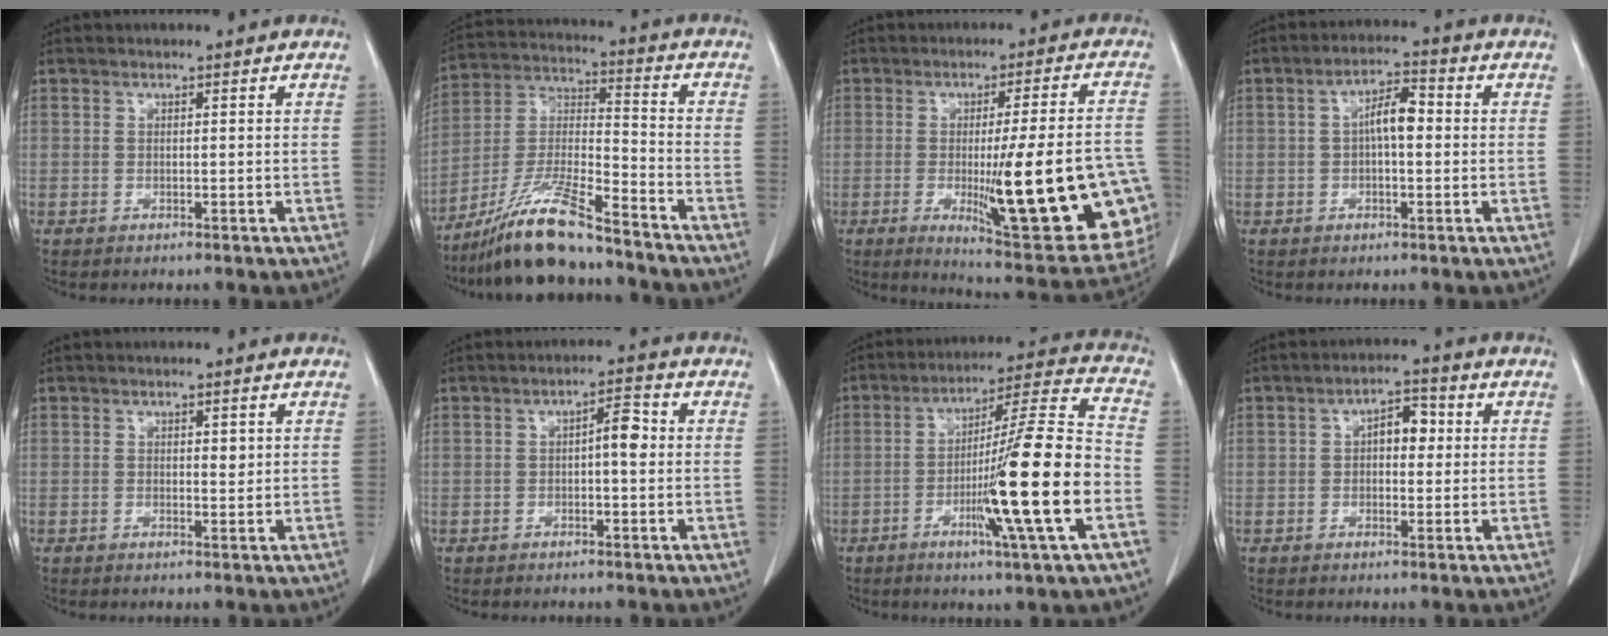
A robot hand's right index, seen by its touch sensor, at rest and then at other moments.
{"total": 14.3, "force": [-11.4, 1.4, 8.5], "torque": [-0.169, -0.014, -0.210]}
{"total": 24.2, "force": [-5.4, 3.3, 23.4], "torque": [-0.227, -0.011, -0.056]}
{"total": 5.3, "force": [0.3, 1.7, 5.0], "torque": [-0.090, 0.018, 0.000]}
{"total": 1.4, "force": [0.4, 0.6, 1.2], "torque": [-0.016, -0.002, 0.008]}
{"total": 3.7, "force": [0.1, 0.9, 3.5], "torque": [-0.053, 0.010, -0.002]}
{"total": 18.4, "force": [-5.0, -0.9, 17.6], "torque": [-0.287, -0.006, -0.088]}
{"total": 4.6, "force": [0.7, 2.4, 3.9], "torque": [-0.060, 0.020, 0.007]}